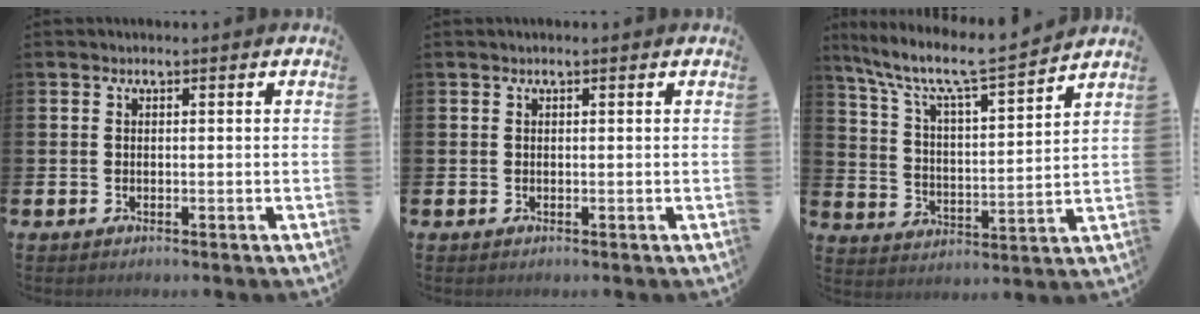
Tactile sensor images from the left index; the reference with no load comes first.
{"total": 0.0}
{"total": 8.2, "force": [7.4, 0.5, 3.6], "torque": [-0.103, -0.054, 0.120]}